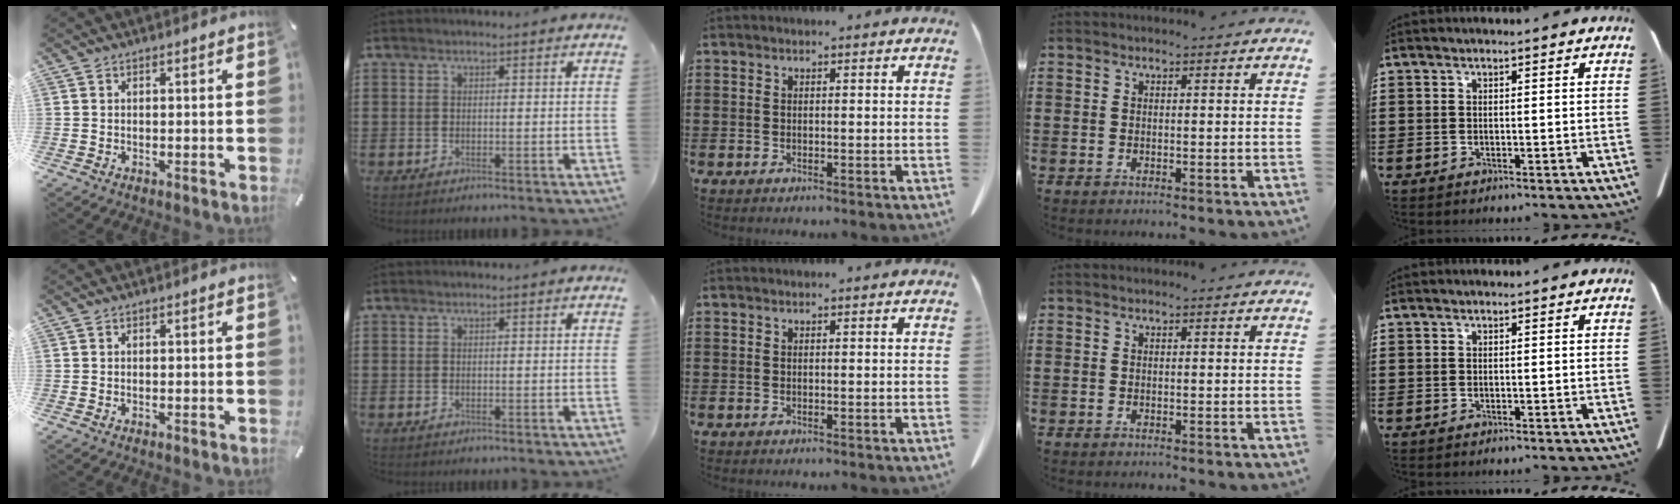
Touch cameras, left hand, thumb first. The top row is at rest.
{}